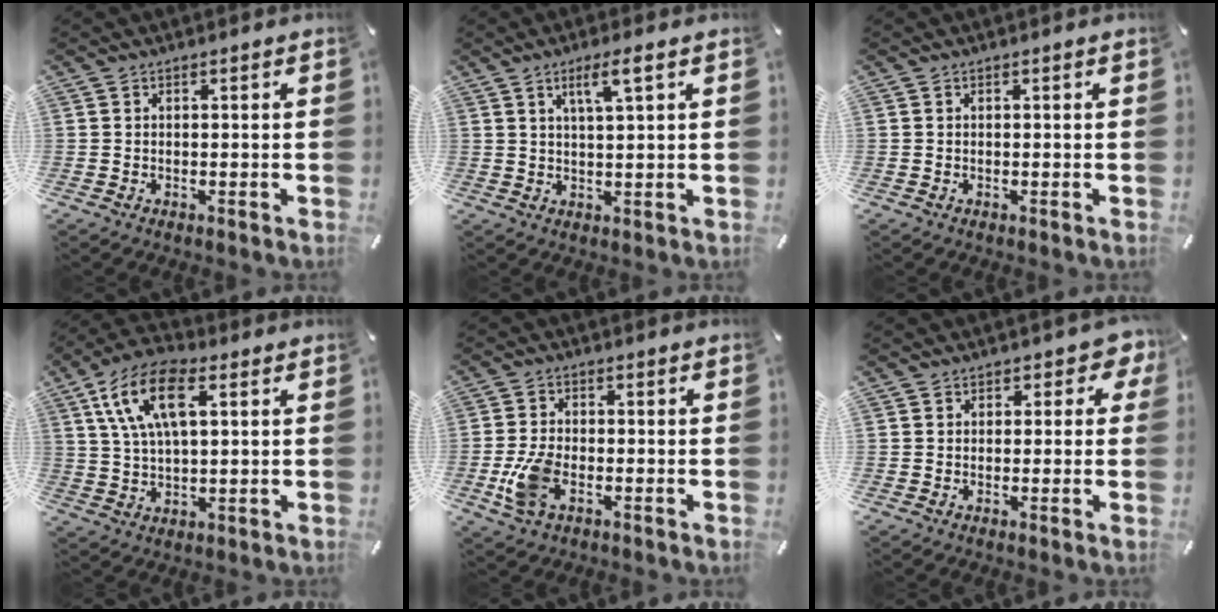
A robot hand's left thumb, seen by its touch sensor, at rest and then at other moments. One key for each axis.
{"total": 5.5, "fx": 2.7, "fy": 0.7, "fz": 4.7, "tx": -0.089, "ty": -0.002, "tz": 0.043}
{"total": 0.0}
{"total": 13.5, "fx": 5.4, "fy": 6.6, "fz": 10.5, "tx": -0.233, "ty": 0.004, "tz": 0.095}
{"total": 7.8, "fx": -2.5, "fy": 4.6, "fz": 5.9, "tx": -0.131, "ty": 0.000, "tz": -0.045}
{"total": 4.0, "fx": 1.2, "fy": 3.1, "fz": 2.1, "tx": -0.012, "ty": -0.003, "tz": 0.016}